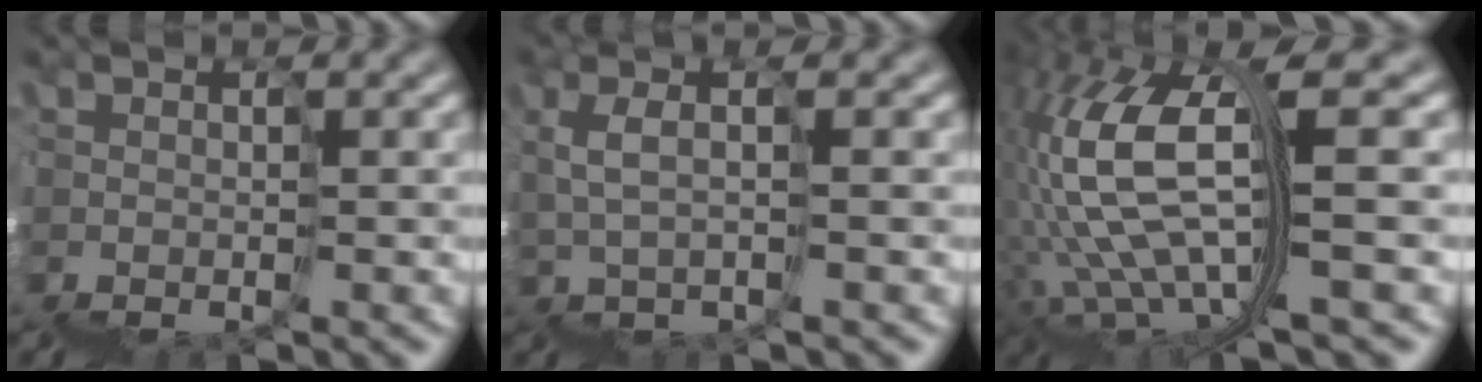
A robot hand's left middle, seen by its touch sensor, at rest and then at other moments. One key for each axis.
{"total": 3.0, "fx": 2.8, "fy": 0.0, "fz": 1.0, "tx": -0.011, "ty": 0.031, "tz": 0.039}
{"total": 8.1, "fx": 3.1, "fy": 2.1, "fz": 7.1, "tx": -0.166, "ty": 0.025, "tz": 0.056}